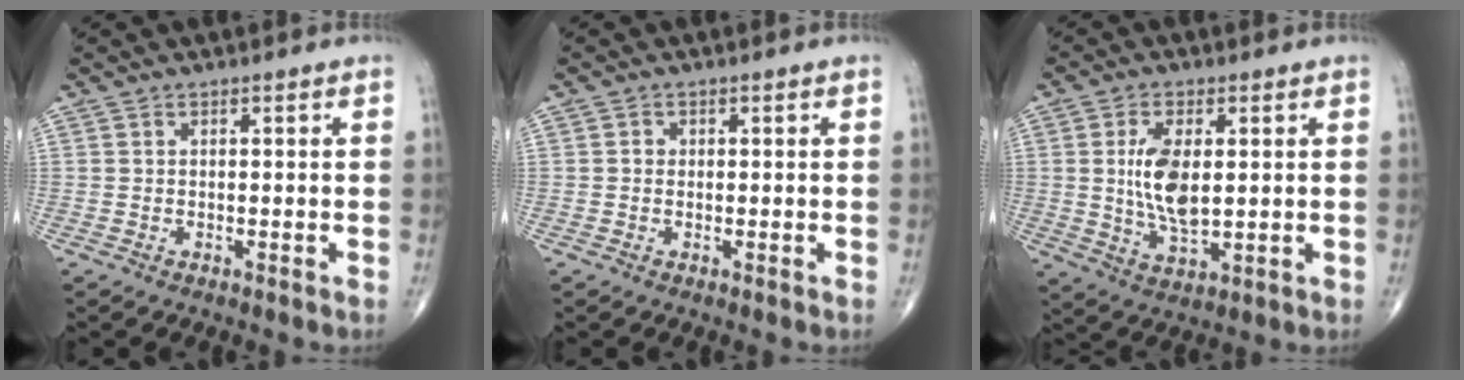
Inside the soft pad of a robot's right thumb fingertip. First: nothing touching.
{"total": 0.9, "force": [0.0, 0.9, 0.3], "torque": [-0.001, 0.002, -0.001]}
{"total": 9.5, "force": [1.1, 4.6, 8.2], "torque": [-0.154, -0.015, 0.026]}